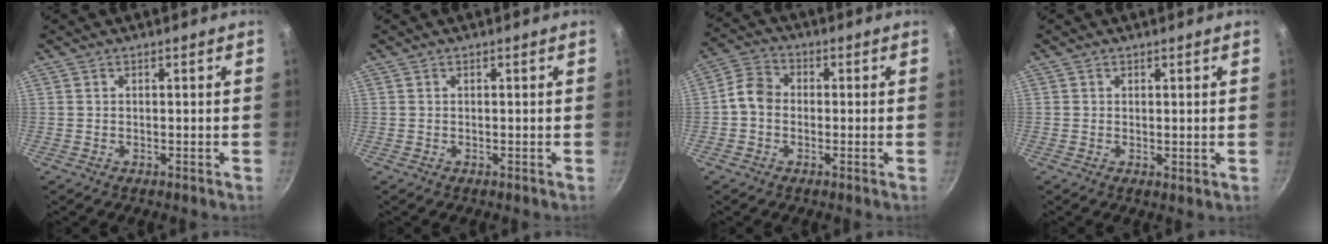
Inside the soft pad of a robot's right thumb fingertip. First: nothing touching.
{"total": 0.0}
{"total": 5.4, "force": [-0.8, 4.4, 3.1], "torque": [-0.041, 0.018, -0.033]}
{"total": 1.0, "force": [0.5, 0.6, 0.7], "torque": [-0.009, -0.009, 0.003]}